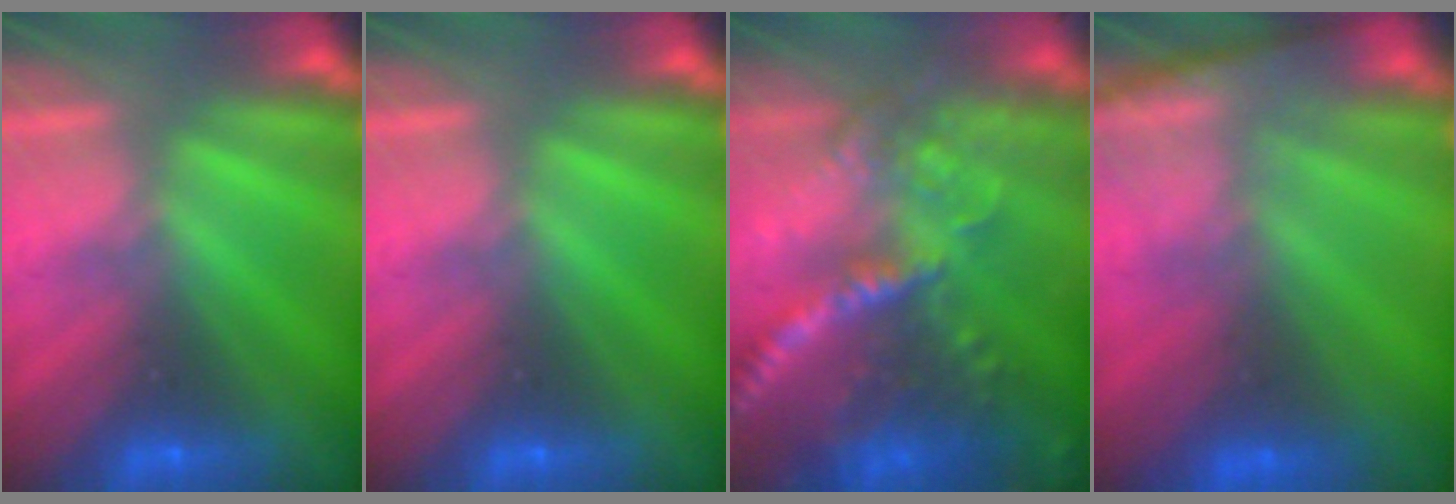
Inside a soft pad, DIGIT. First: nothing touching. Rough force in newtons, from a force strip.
{"total": 0.0}
{"total": 5.6}
{"total": 13.7}